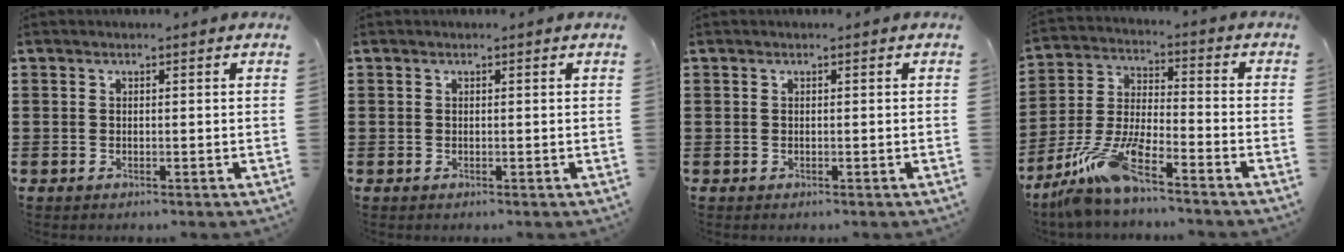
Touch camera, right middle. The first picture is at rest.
{"total": 0.0}
{"total": 0.0}
{"total": 10.1, "force": [-7.8, 1.0, 6.3], "torque": [-0.148, -0.008, -0.160]}